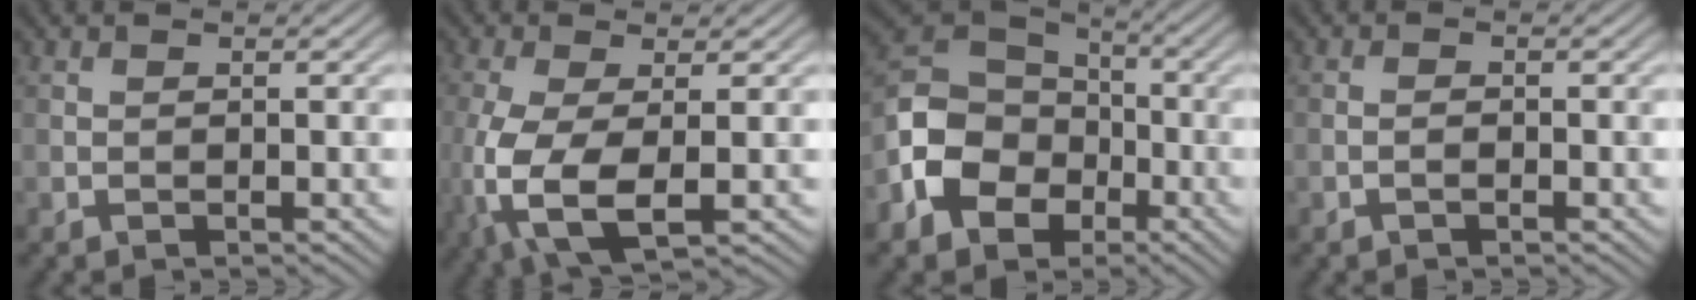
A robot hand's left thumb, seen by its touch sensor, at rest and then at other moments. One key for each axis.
{"total": 9.7, "fx": -2.3, "fy": 4.3, "fz": 8.3, "tx": -0.211, "ty": -0.023, "tz": -0.042}
{"total": 11.5, "fx": -4.0, "fy": 8.8, "fz": 6.4, "tx": -0.149, "ty": -0.011, "tz": -0.096}
{"total": 0.9, "fx": -0.5, "fy": 0.3, "fz": 0.6, "tx": -0.012, "ty": 0.002, "tz": -0.010}